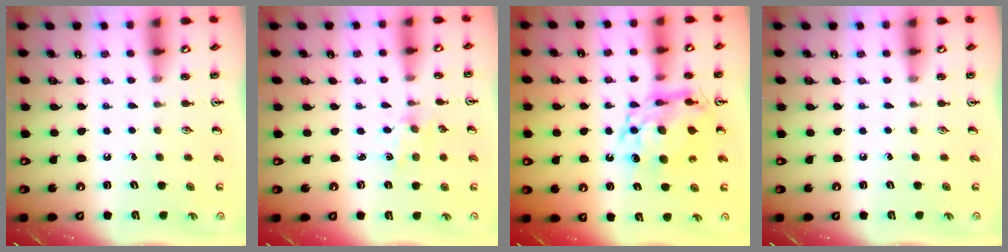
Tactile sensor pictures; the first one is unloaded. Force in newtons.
{"total": 1.2, "press": 1.1, "slide": 0.2}
{"total": 13.6, "press": 13.6, "slide": 1.5}
{"total": 0.0}